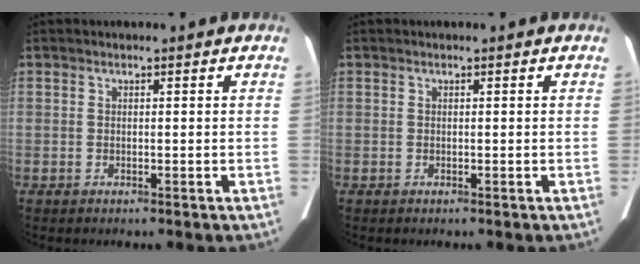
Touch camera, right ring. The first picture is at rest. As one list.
[{"total": 0.0}]